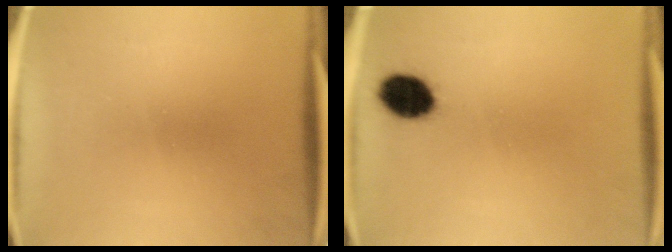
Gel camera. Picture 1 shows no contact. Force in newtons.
{"total": 8.0}